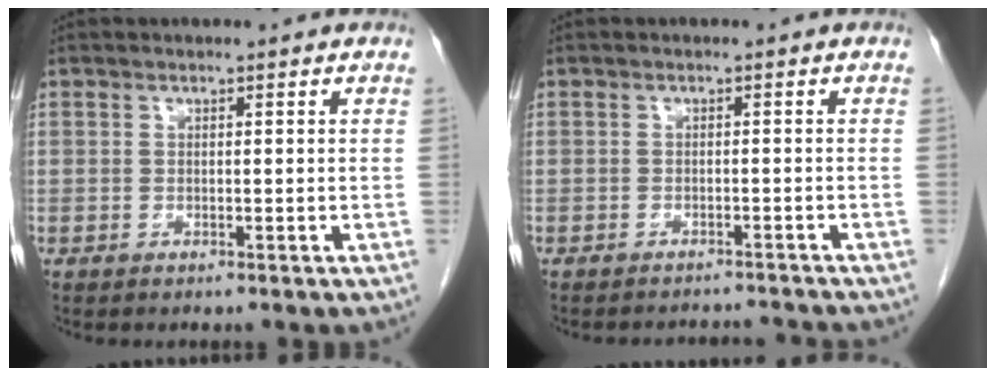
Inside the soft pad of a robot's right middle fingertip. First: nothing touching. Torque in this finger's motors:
{"motor_torque": [-0.15, 0.07, -0.15, -0.03]}